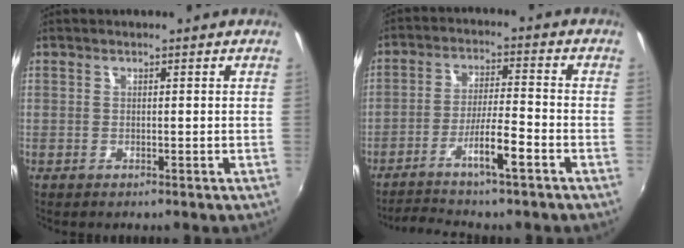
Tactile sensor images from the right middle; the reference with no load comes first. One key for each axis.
{"total": 7.8, "fx": -5.4, "fy": 0.0, "fz": 5.6, "tx": -0.120, "ty": 0.001, "tz": -0.094}